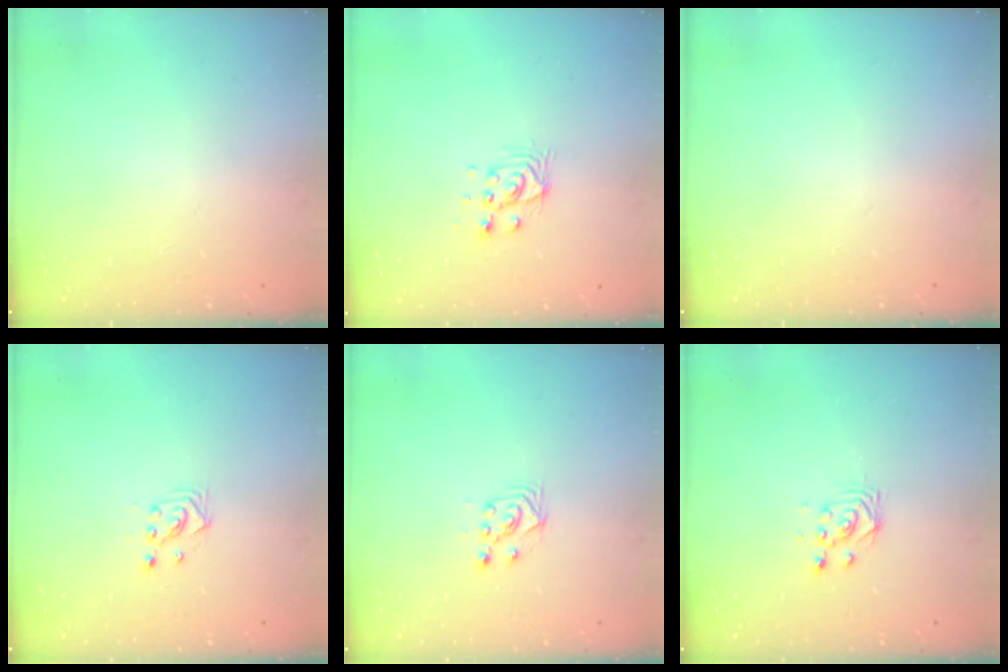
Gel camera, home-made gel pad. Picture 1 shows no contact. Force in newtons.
{"total": 5.4, "press": 5.4, "slide": 0.1}
{"total": 0.0}
{"total": 3.4, "press": 3.4, "slide": 0.2}
{"total": 4.4, "press": 4.4, "slide": 0.7}
{"total": 2.9, "press": 2.9, "slide": 0.4}